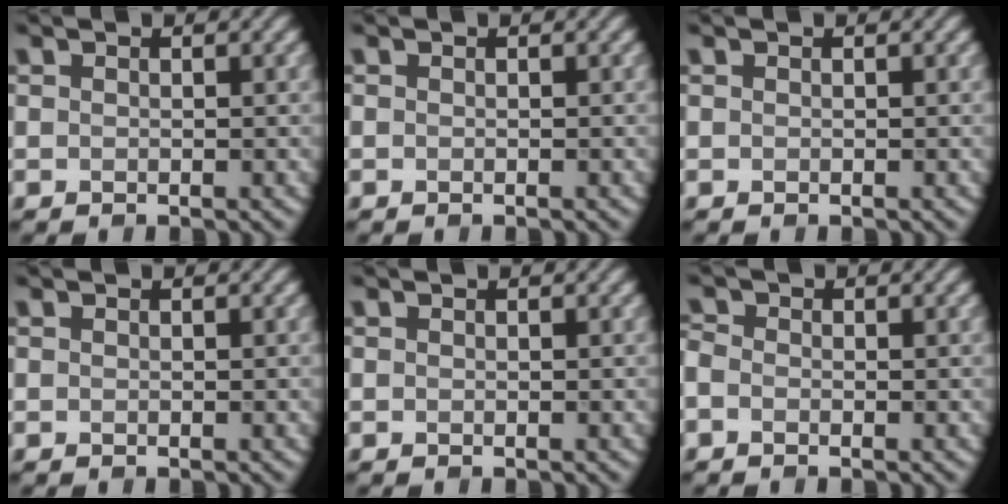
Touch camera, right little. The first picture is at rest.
{"total": 0.0}
{"total": 0.0}
{"total": 0.0}
{"total": 0.0}
{"total": 1.1, "force": [-0.5, 0.8, 0.6], "torque": [-0.015, 0.001, -0.016]}